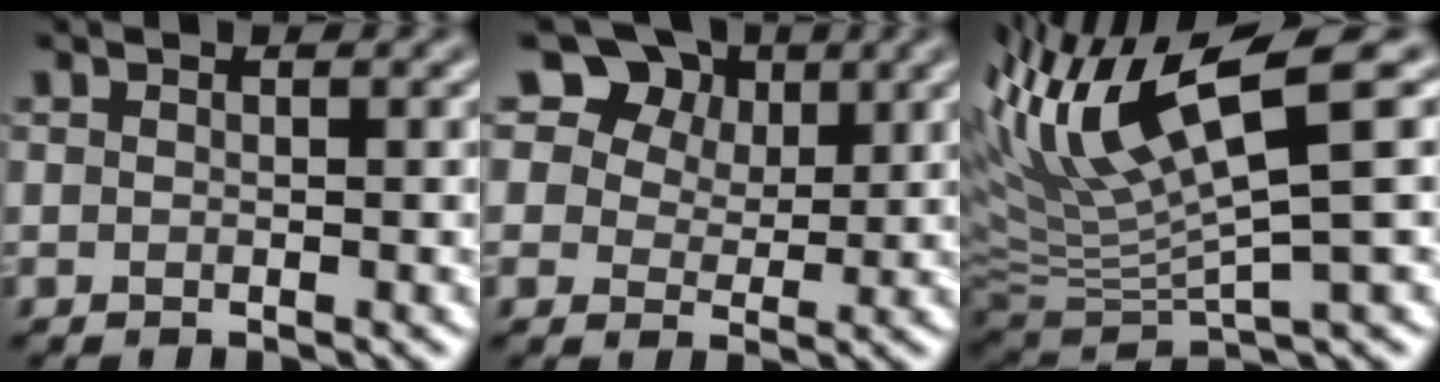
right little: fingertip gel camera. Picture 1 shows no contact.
{"total": 13.7, "force": [8.0, 9.4, 6.1], "torque": [-0.138, 0.044, 0.144]}
{"total": 9.2, "force": [4.9, 0.1, 7.8], "torque": [-0.159, 0.028, 0.090]}